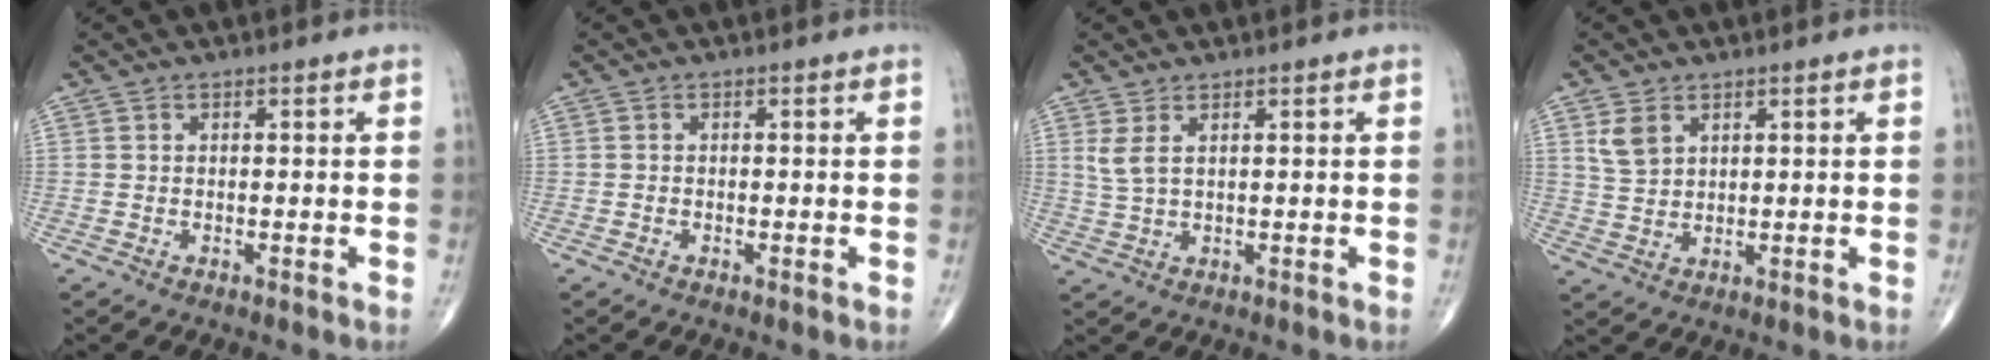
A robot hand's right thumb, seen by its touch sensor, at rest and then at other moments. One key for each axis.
{"total": 0.0}
{"total": 3.0, "fx": 1.4, "fy": 1.0, "fz": 2.4, "tx": -0.060, "ty": 0.000, "tz": 0.038}
{"total": 4.3, "fx": 2.2, "fy": 2.8, "fz": 2.4, "tx": -0.042, "ty": -0.008, "tz": 0.052}